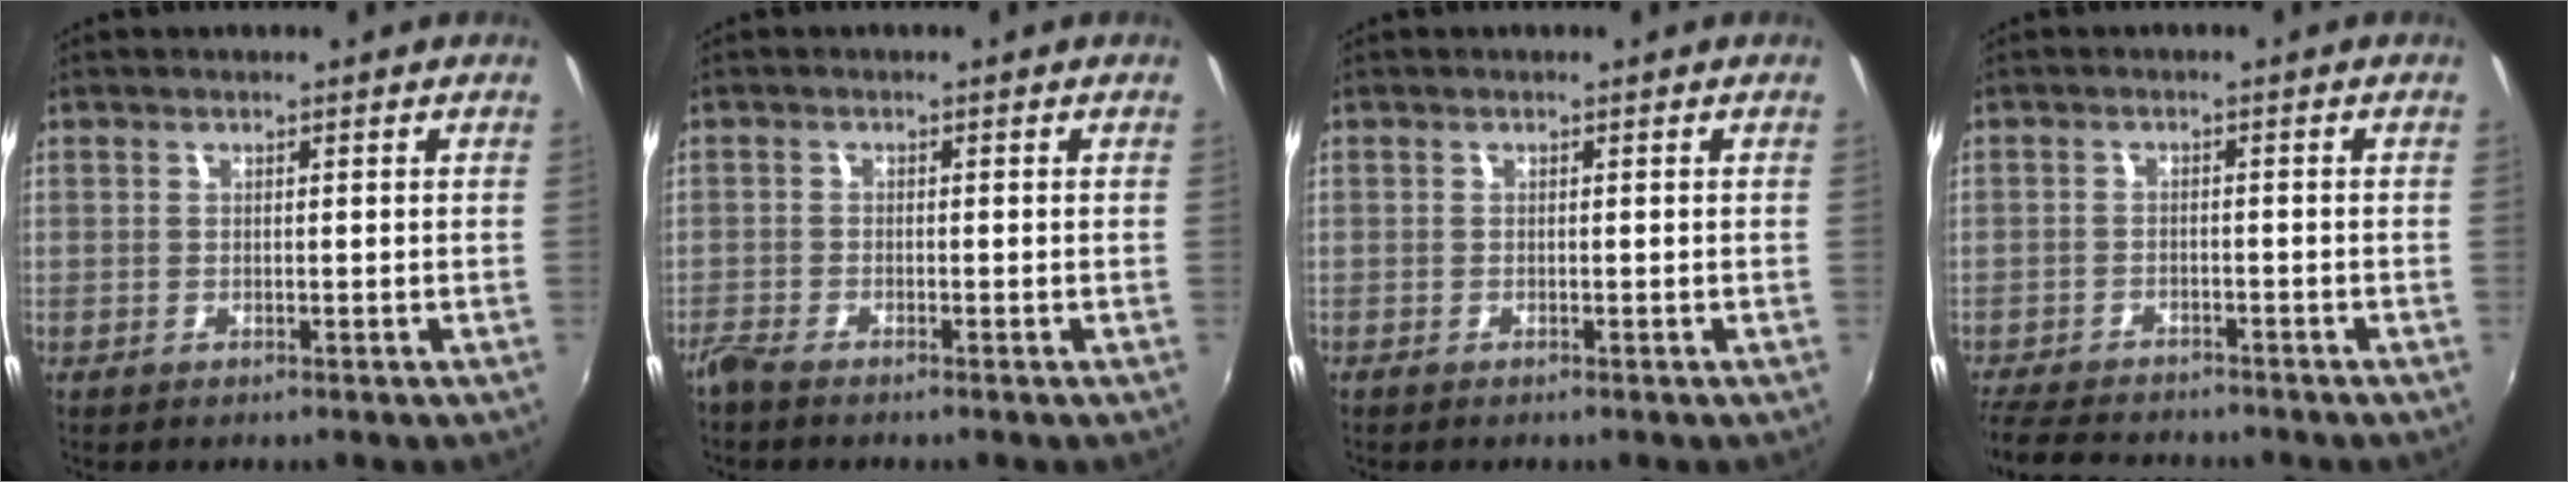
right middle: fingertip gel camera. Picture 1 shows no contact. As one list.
[{"total": 2.5, "force": [-2.3, 0.2, 1.0], "torque": [-0.030, -0.010, -0.047]}, {"total": 0.0}, {"total": 10.0, "force": [-9.0, 2.9, 3.4], "torque": [-0.097, -0.012, -0.147]}]